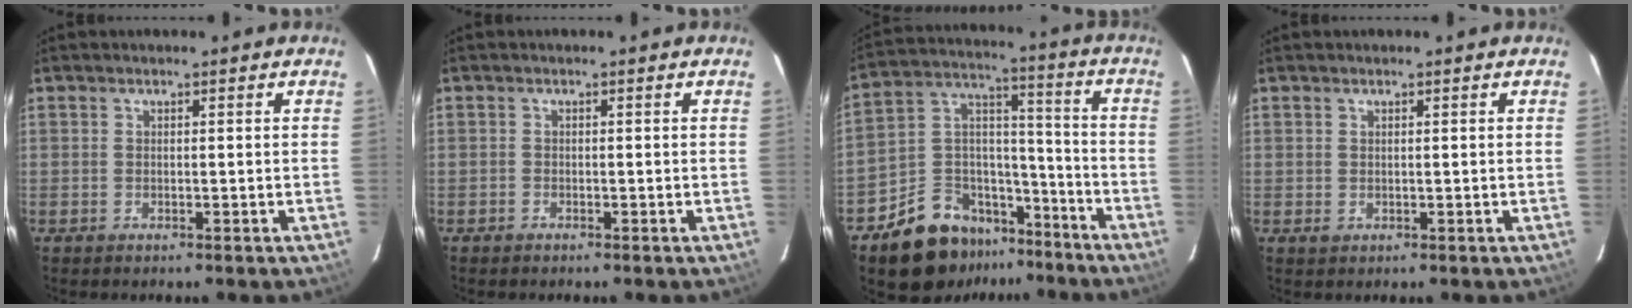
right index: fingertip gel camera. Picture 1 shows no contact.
{"total": 0.6, "force": [-0.6, 0.3, 0.0], "torque": [-0.002, 0.002, -0.012]}
{"total": 14.1, "force": [-9.9, 9.2, 4.2], "torque": [-0.094, 0.074, -0.148]}
{"total": 1.0, "force": [0.3, 0.9, 0.1], "torque": [0.001, 0.003, 0.004]}